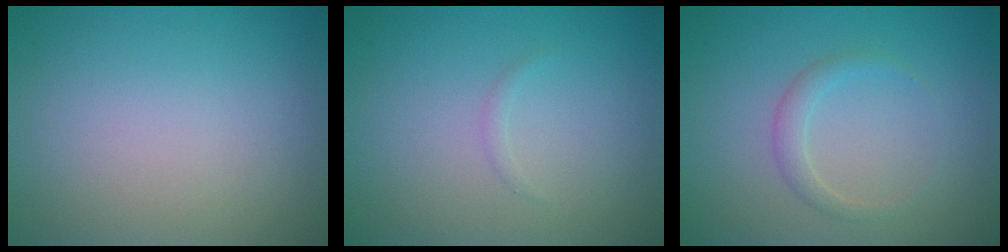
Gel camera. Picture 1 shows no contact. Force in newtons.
{"total": 0.5, "press": 0.5, "slide": 0.0}
{"total": 1.4, "press": 1.4, "slide": 0.1}